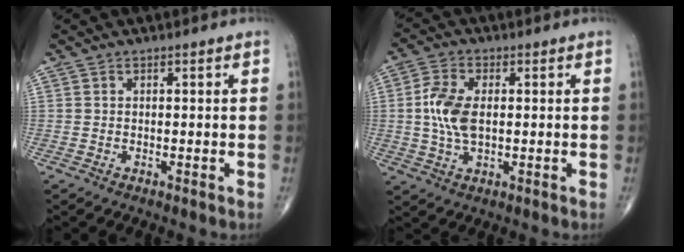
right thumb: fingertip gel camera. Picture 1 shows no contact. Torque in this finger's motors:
{"motor_torque": [-0.03, 0.28, 0.56, 0.02, 0.24]}